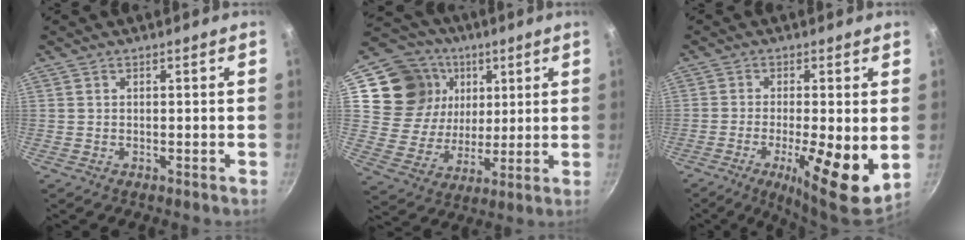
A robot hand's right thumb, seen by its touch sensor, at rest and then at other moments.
{"total": 18.0, "force": [6.4, 15.4, 6.7], "torque": [-0.101, -0.008, 0.117]}
{"total": 11.8, "force": [-2.2, 3.0, 11.2], "torque": [-0.174, -0.007, -0.032]}